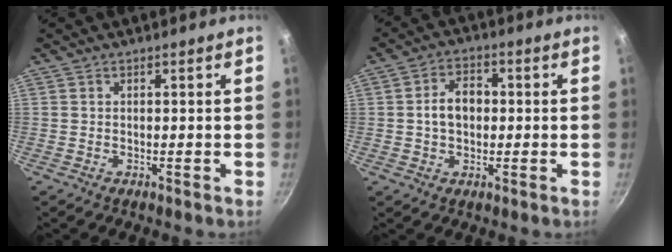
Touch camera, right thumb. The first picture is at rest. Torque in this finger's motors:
{"motor_torque": [0.86, 0.79, 0.82, 0.06, 0.04]}